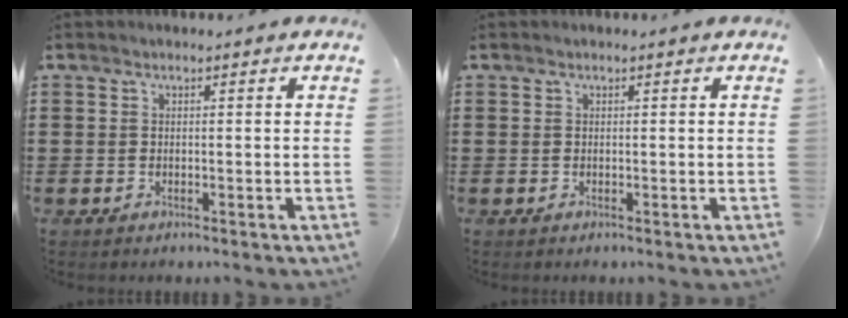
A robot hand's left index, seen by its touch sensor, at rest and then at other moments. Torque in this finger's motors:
{"motor_torque": [0.00, 0.00, 0.00, 0.00]}